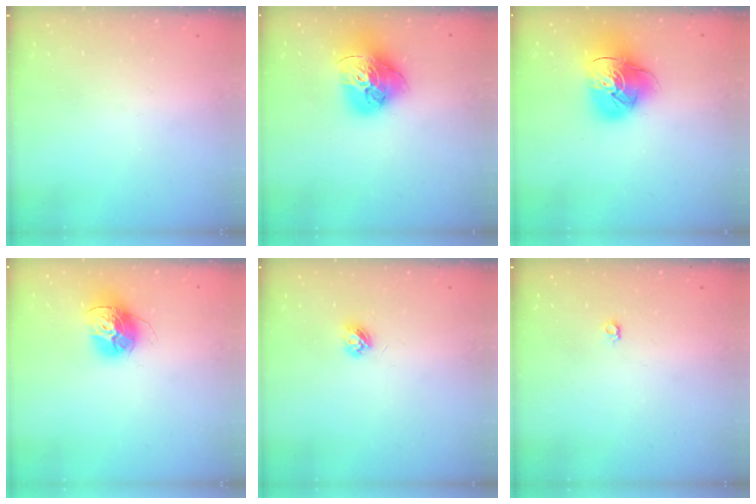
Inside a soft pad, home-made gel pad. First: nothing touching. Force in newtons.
{"total": 18.4, "press": 18.3, "slide": 1.9}
{"total": 14.9, "press": 14.8, "slide": 1.9}
{"total": 15.2, "press": 15.2, "slide": 1.4}
{"total": 3.6, "press": 3.5, "slide": 0.4}
{"total": 3.1, "press": 3.0, "slide": 0.6}